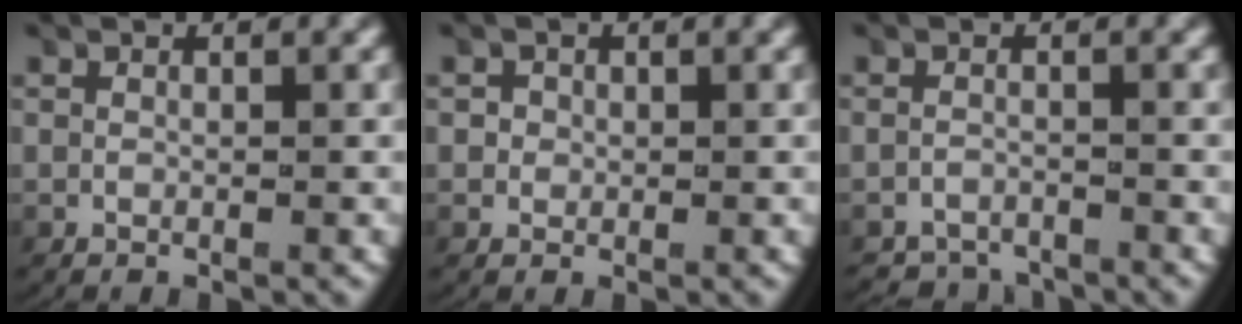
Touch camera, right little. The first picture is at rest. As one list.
[{"total": 1.1, "force": [0.1, 1.0, 0.3], "torque": [-0.012, -0.003, 0.002]}, {"total": 3.6, "force": [-3.5, 1.0, 0.2], "torque": [0.003, -0.016, -0.055]}]